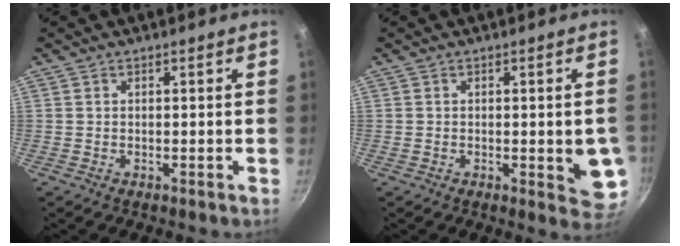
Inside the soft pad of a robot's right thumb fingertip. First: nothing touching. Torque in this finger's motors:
{"motor_torque": [2.60, 2.42, 1.28, -0.97, 0.24]}